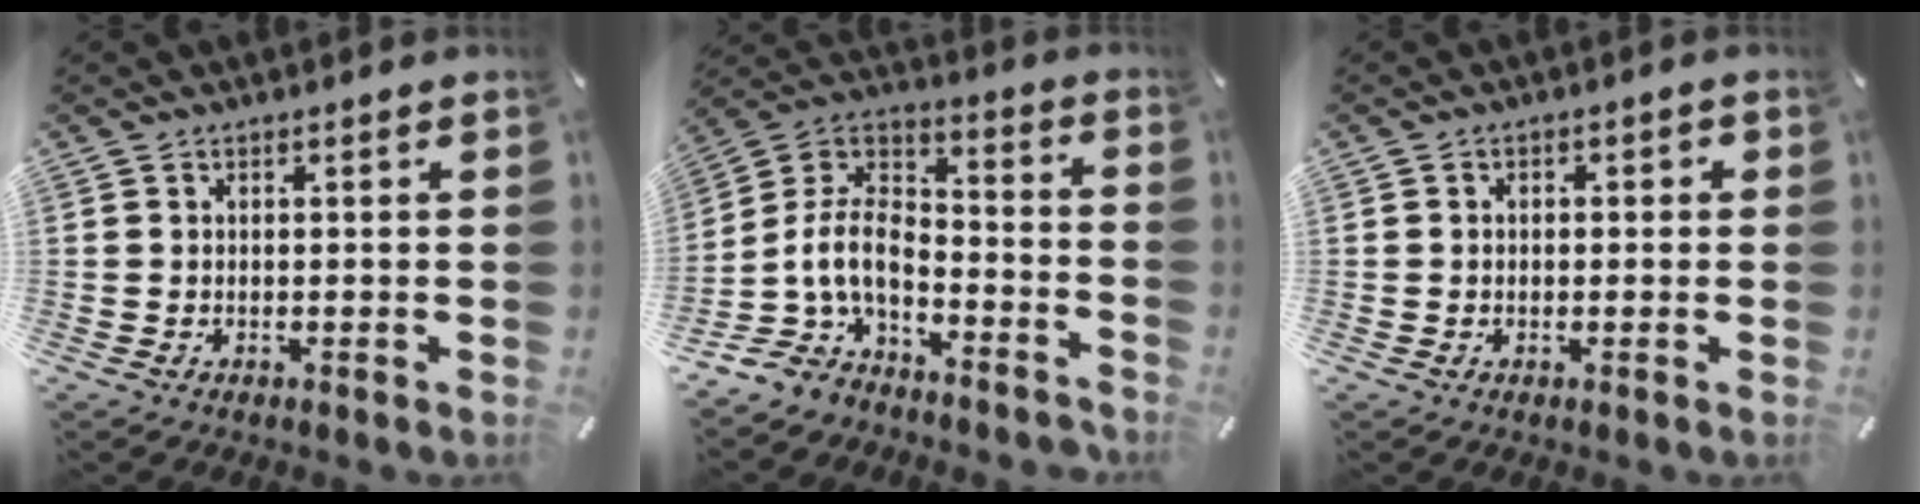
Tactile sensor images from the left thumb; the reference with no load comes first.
{"total": 11.2, "force": [-4.9, 7.3, 6.9], "torque": [-0.163, 0.008, -0.097]}
{"total": 1.6, "force": [-0.6, 1.2, 0.8], "torque": [-0.016, 0.007, -0.015]}